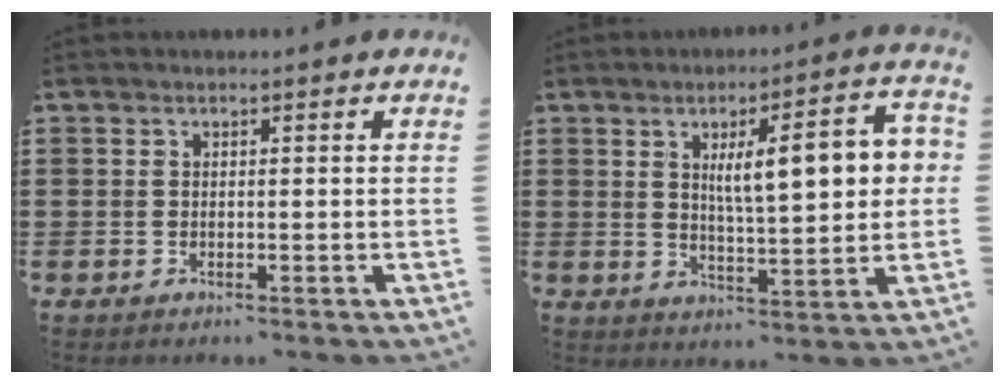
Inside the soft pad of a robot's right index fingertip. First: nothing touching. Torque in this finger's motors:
{"motor_torque": [1.60, -0.53, 1.05, 0.20]}